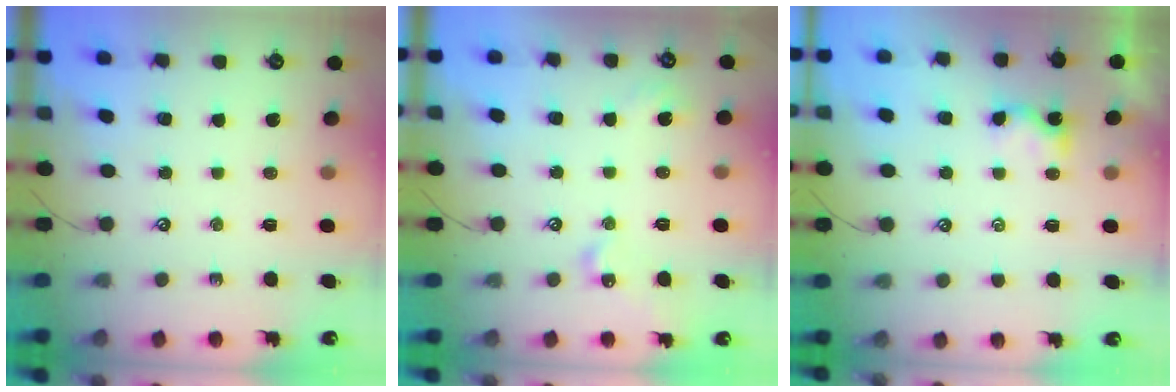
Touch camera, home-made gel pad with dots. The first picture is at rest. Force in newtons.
{"total": 7.0, "press": 7.0, "slide": 0.1}
{"total": 2.4, "press": 2.4, "slide": 0.1}